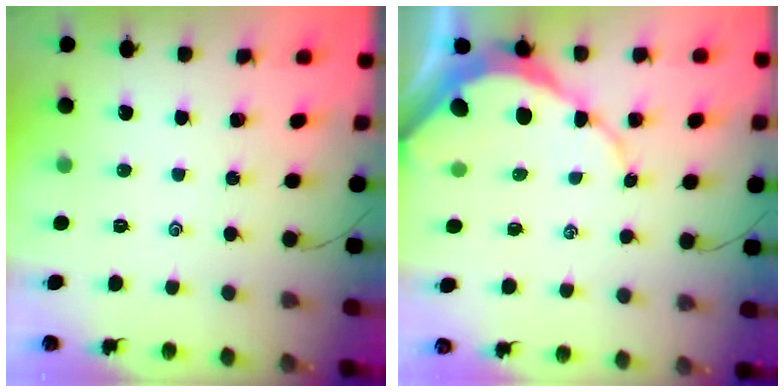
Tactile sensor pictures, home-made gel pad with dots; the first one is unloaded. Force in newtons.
{"total": 8.4, "press": 8.3, "slide": 0.8}